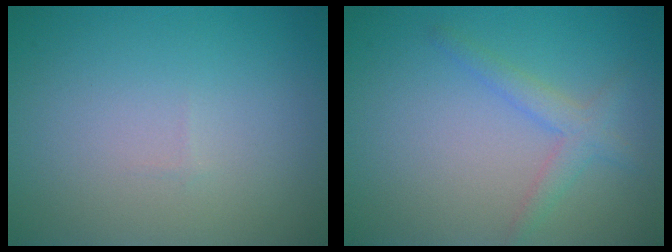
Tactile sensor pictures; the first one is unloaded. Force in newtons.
{"total": 2.2, "press": 2.2, "slide": 0.1}